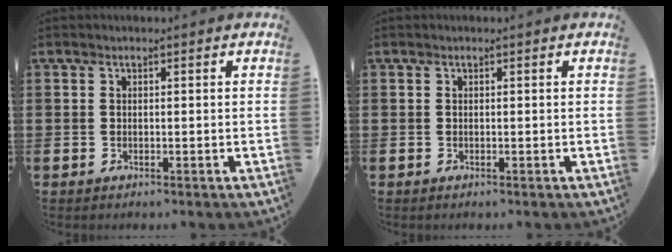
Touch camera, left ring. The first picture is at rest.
{"total": 0.0}